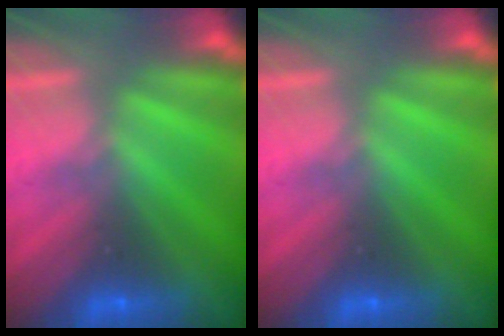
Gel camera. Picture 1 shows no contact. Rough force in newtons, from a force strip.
{"total": 0.0}